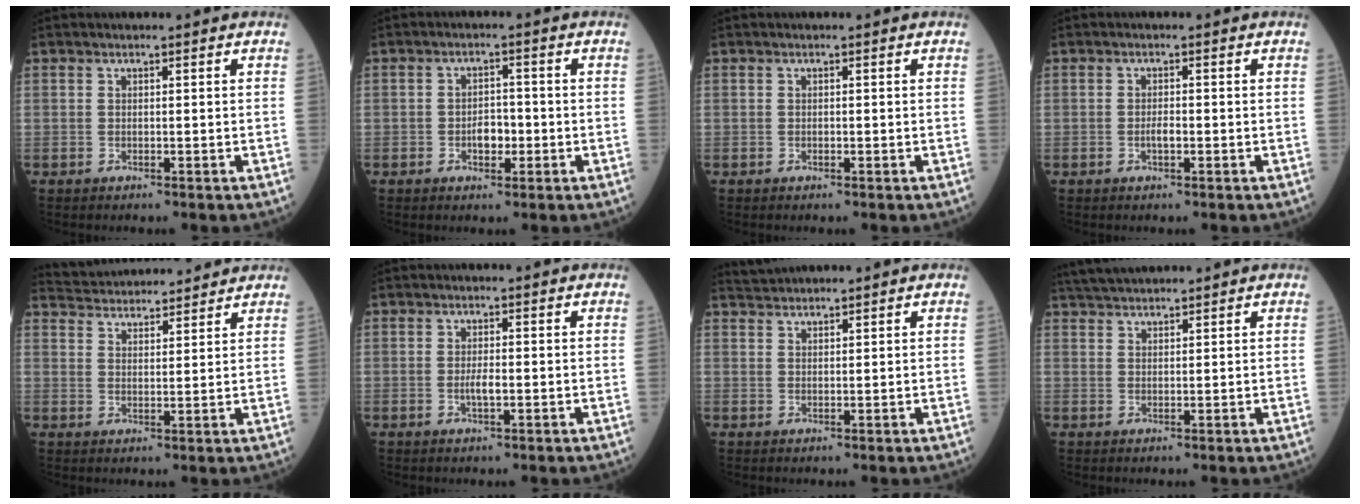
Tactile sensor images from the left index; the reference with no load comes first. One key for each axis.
{"total": 3.1, "fx": -1.1, "fy": 1.7, "fz": 2.3, "tx": -0.029, "ty": 0.004, "tz": -0.016}
{"total": 0.0}
{"total": 1.3, "fx": -0.5, "fy": 0.4, "fz": 1.1, "tx": -0.018, "ty": 0.000, "tz": -0.009}
{"total": 12.8, "fx": 12.3, "fy": 2.0, "fz": 3.0, "tx": -0.047, "ty": 0.032, "tz": 0.184}
{"total": 1.8, "fx": -0.5, "fy": 0.4, "fz": 1.7, "tx": -0.029, "ty": -0.002, "tz": -0.006}
{"total": 3.5, "fx": 3.4, "fy": 0.0, "fz": 0.6, "tx": -0.011, "ty": 0.031, "tz": 0.067}
{"total": 6.5, "fx": 6.0, "fy": 0.7, "fz": 2.3, "tx": -0.038, "ty": 0.036, "tz": 0.108}